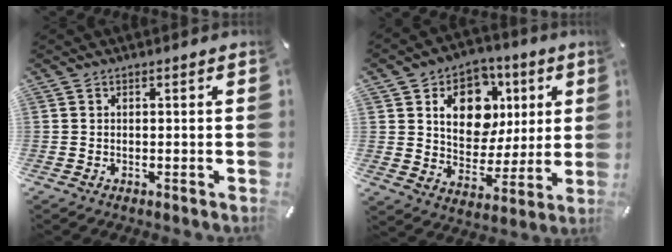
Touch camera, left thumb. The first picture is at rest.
{"total": 14.3, "force": [4.9, 11.3, 7.4], "torque": [-0.106, -0.016, 0.093]}